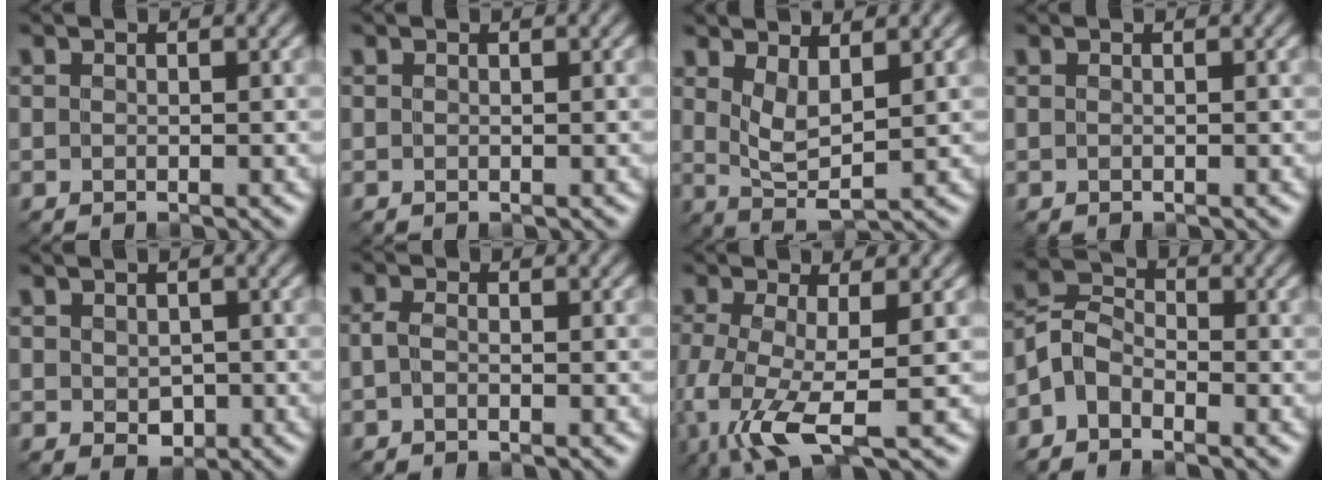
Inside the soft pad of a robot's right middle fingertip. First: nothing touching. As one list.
[{"total": 0.0}, {"total": 3.2, "force": [1.3, 1.1, 2.7], "torque": [-0.062, -0.012, 0.030]}, {"total": 0.0}, {"total": 1.8, "force": [-0.1, 1.4, 1.2], "torque": [-0.021, -0.008, 0.003]}, {"total": 1.0, "force": [-0.6, 0.5, 0.8], "torque": [-0.022, -0.003, -0.013]}, {"total": 6.9, "force": [-2.9, 2.0, 6.0], "torque": [-0.146, -0.021, -0.058]}, {"total": 3.2, "force": [-2.0, 2.0, 1.5], "torque": [-0.035, 0.009, -0.051]}]